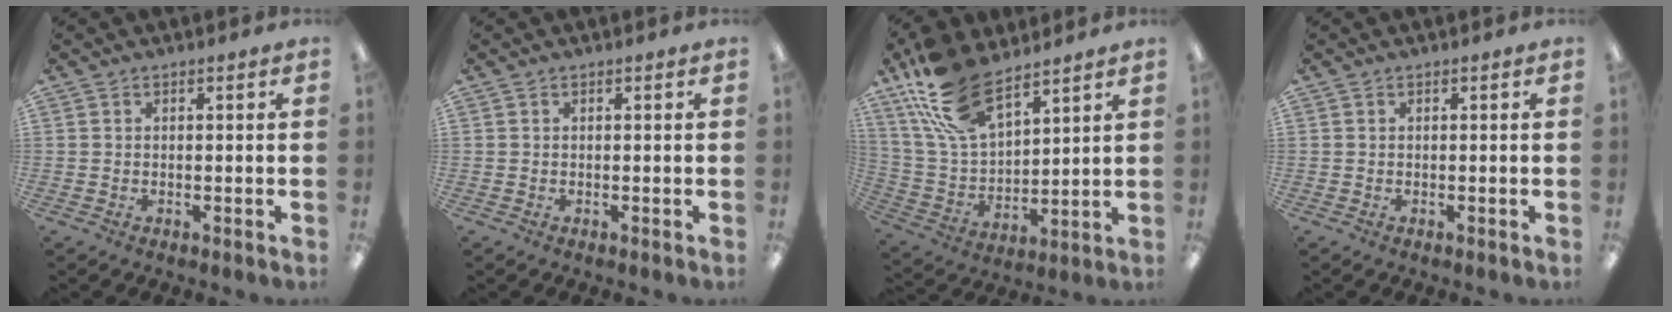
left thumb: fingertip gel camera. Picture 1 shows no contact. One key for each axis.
{"total": 0.0}
{"total": 18.6, "fx": 12.4, "fy": 8.9, "fz": 10.6, "tx": -0.234, "ty": -0.049, "tz": 0.227}
{"total": 0.0}